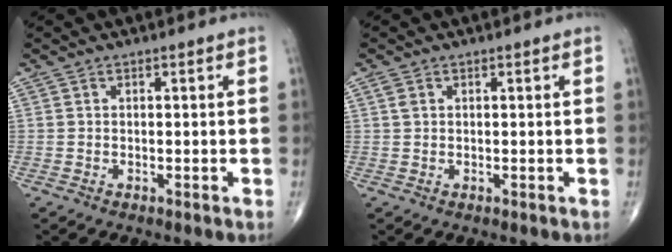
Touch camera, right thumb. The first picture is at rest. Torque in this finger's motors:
{"motor_torque": [0.37, 0.34, 0.49, 0.17, -0.02]}